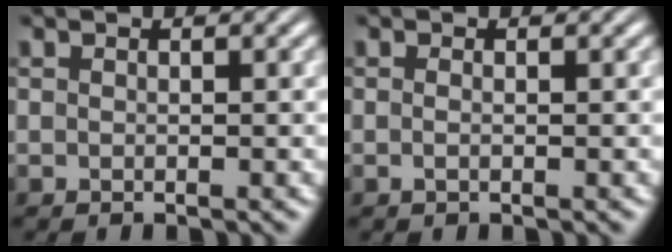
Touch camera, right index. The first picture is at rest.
{"total": 0.7, "force": [-0.5, -0.1, 0.5], "torque": [-0.013, -0.009, -0.006]}